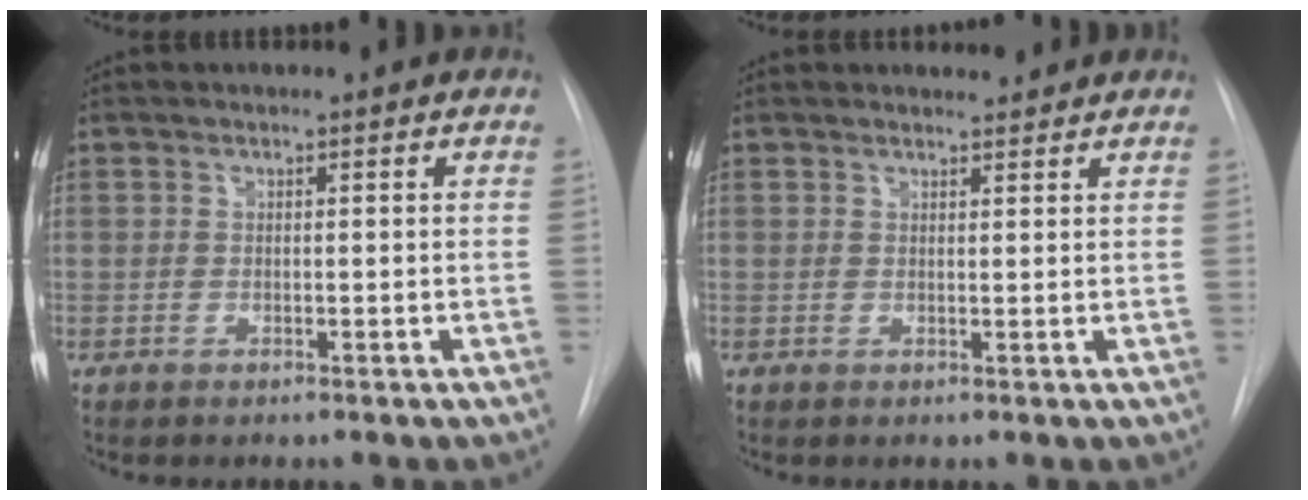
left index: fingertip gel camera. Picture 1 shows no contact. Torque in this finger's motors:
{"motor_torque": [0.33, -0.33, 0.05, 0.01]}